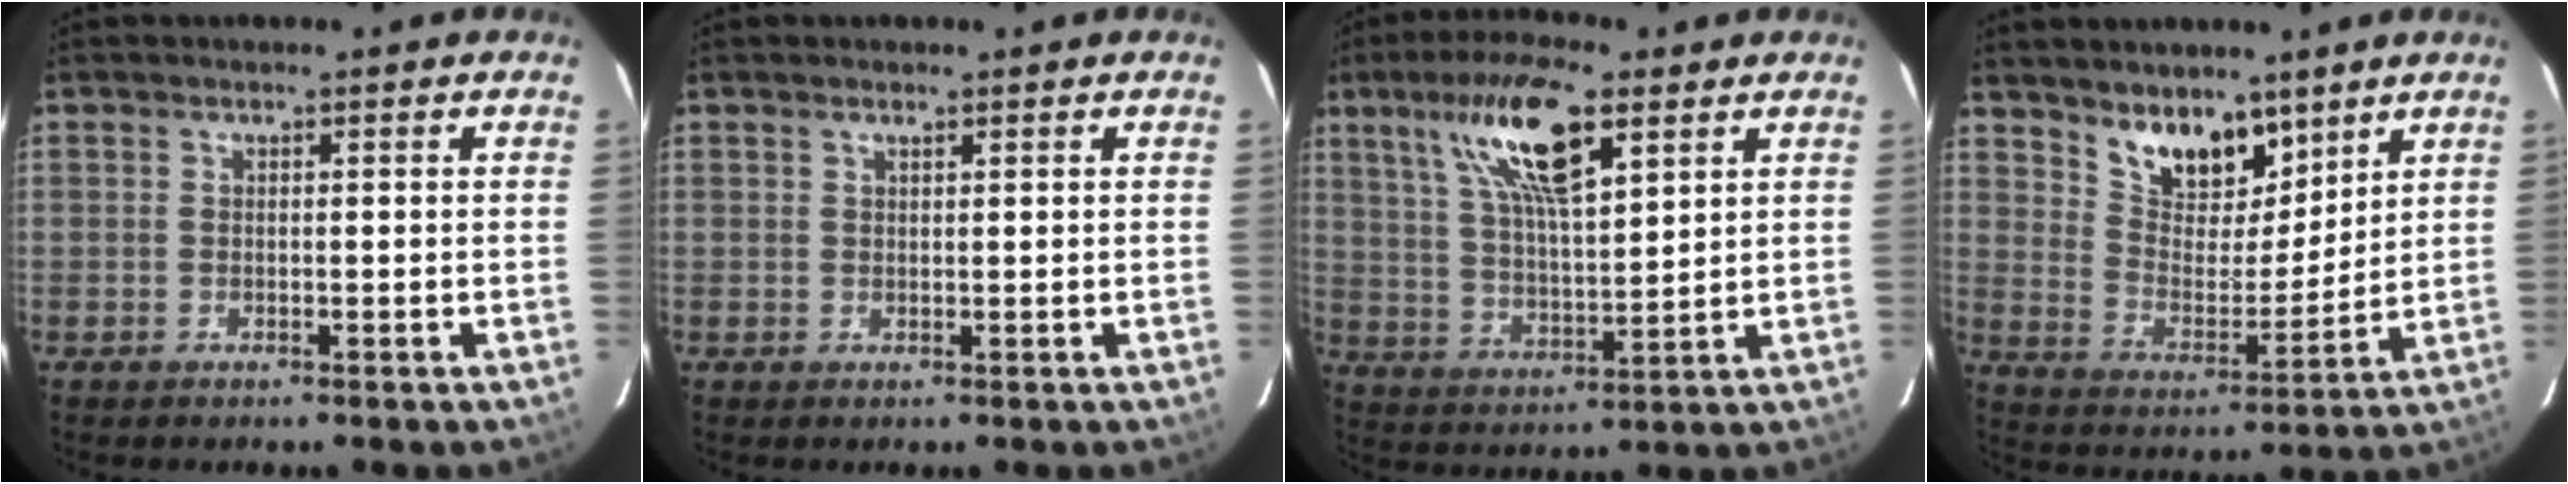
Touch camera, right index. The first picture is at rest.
{"total": 0.7, "force": [0.6, 0.2, 0.4], "torque": [-0.006, 0.002, 0.011]}
{"total": 14.6, "force": [7.8, 4.3, 11.6], "torque": [-0.211, 0.018, 0.148]}
{"total": 11.5, "force": [8.4, 5.6, 5.6], "torque": [-0.094, 0.002, 0.155]}